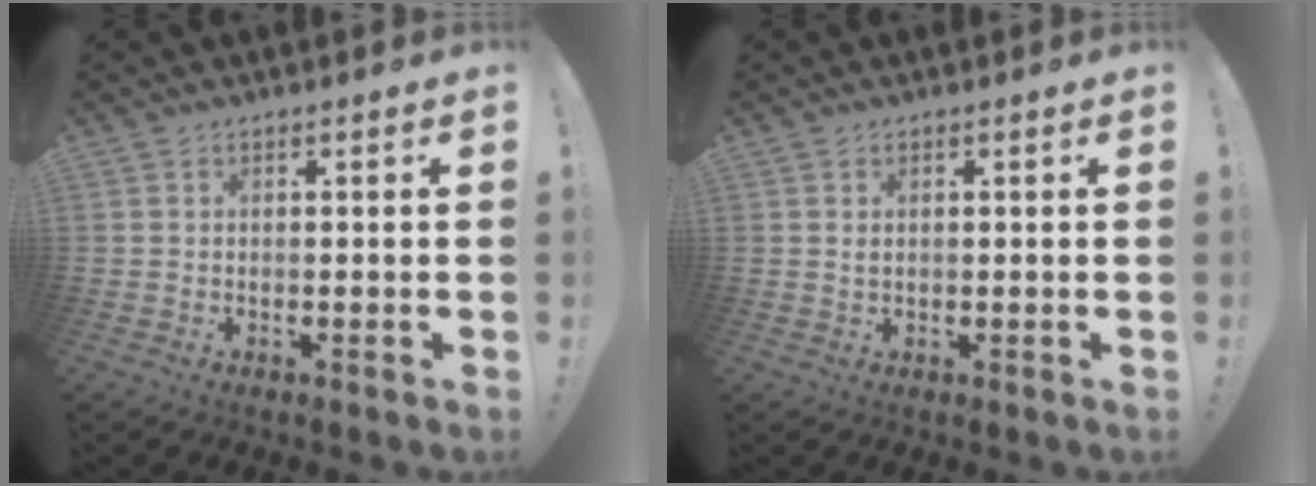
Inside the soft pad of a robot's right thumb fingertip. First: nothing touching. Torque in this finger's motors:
{"motor_torque": [-0.01, -0.05, -0.33, 0.28, 0.07]}